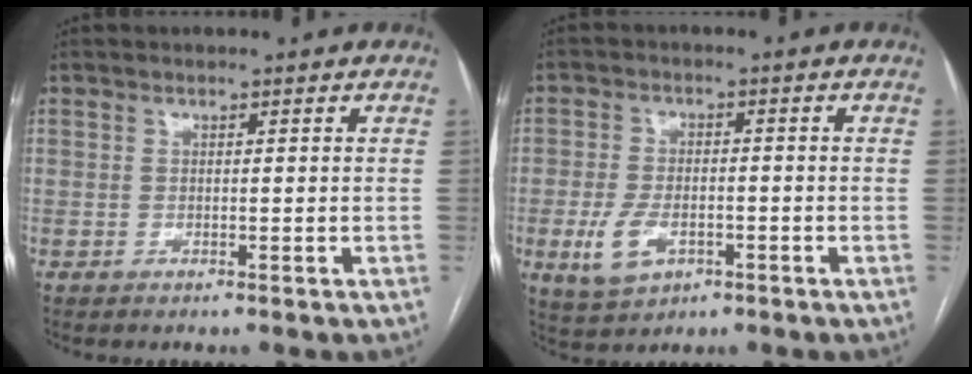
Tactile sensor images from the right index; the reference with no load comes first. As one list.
[{"total": 6.5, "force": [-2.3, 3.9, 4.7], "torque": [-0.103, -0.002, -0.034]}]